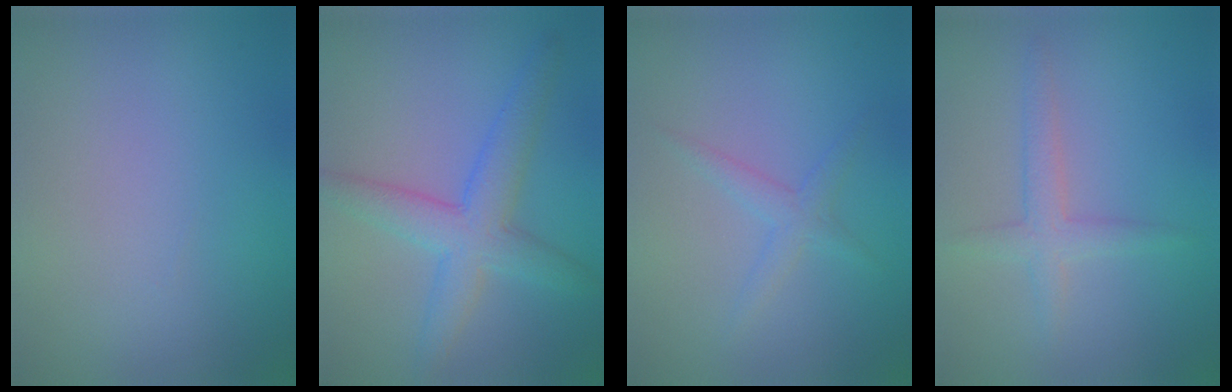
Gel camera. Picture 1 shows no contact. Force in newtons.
{"total": 4.7, "press": 4.7, "slide": 0.0}
{"total": 1.0, "press": 1.0, "slide": 0.1}
{"total": 2.2, "press": 2.2, "slide": 0.0}